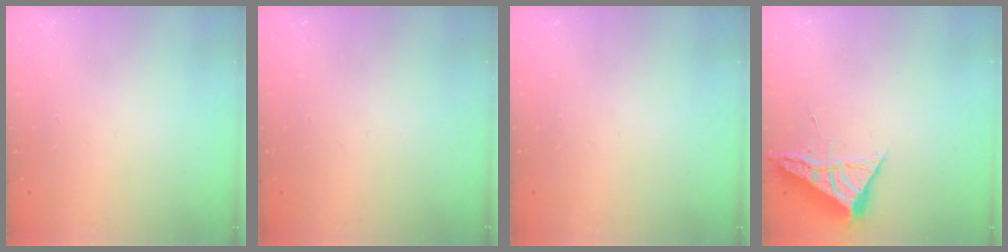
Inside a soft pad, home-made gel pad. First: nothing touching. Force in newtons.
{"total": 0.0}
{"total": 0.0}
{"total": 5.4, "press": 5.4, "slide": 0.8}